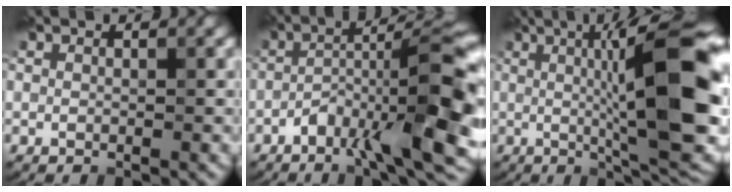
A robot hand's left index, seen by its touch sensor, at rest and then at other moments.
{"total": 10.8, "force": [-4.8, 2.6, 9.4], "torque": [-0.142, 0.017, -0.079]}
{"total": 15.0, "force": [0.8, 3.2, 14.7], "torque": [-0.171, 0.010, 0.007]}